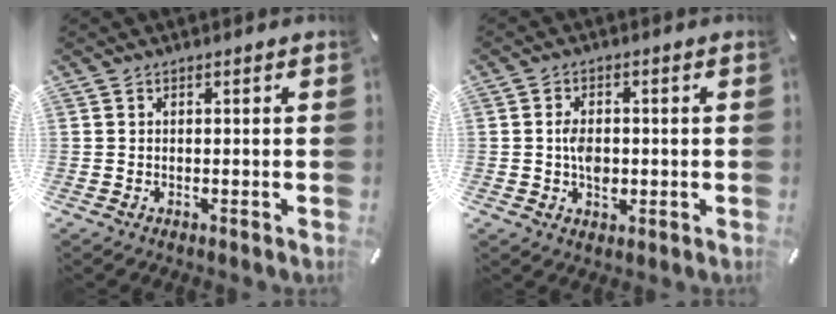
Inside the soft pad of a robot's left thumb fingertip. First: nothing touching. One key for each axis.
{"total": 5.2, "fx": -0.5, "fy": 3.7, "fz": 3.6, "tx": -0.071, "ty": 0.000, "tz": -0.011}